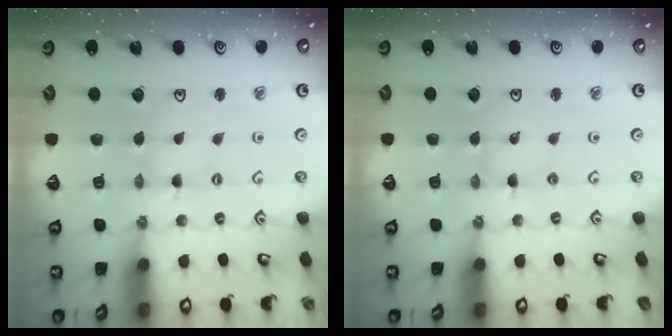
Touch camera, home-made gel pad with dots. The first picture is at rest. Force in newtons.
{"total": 1.6, "press": 1.6, "slide": 0.2}